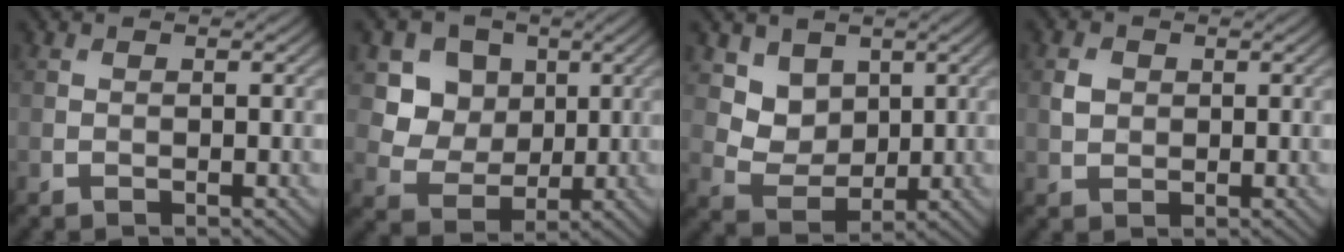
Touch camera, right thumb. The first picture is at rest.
{"total": 7.7, "force": [2.8, 6.5, 3.2], "torque": [-0.097, -0.016, 0.069]}
{"total": 5.0, "force": [2.7, 3.8, 1.9], "torque": [-0.064, -0.028, 0.055]}
{"total": 2.0, "force": [0.4, 1.7, 1.0], "torque": [-0.025, -0.001, 0.006]}